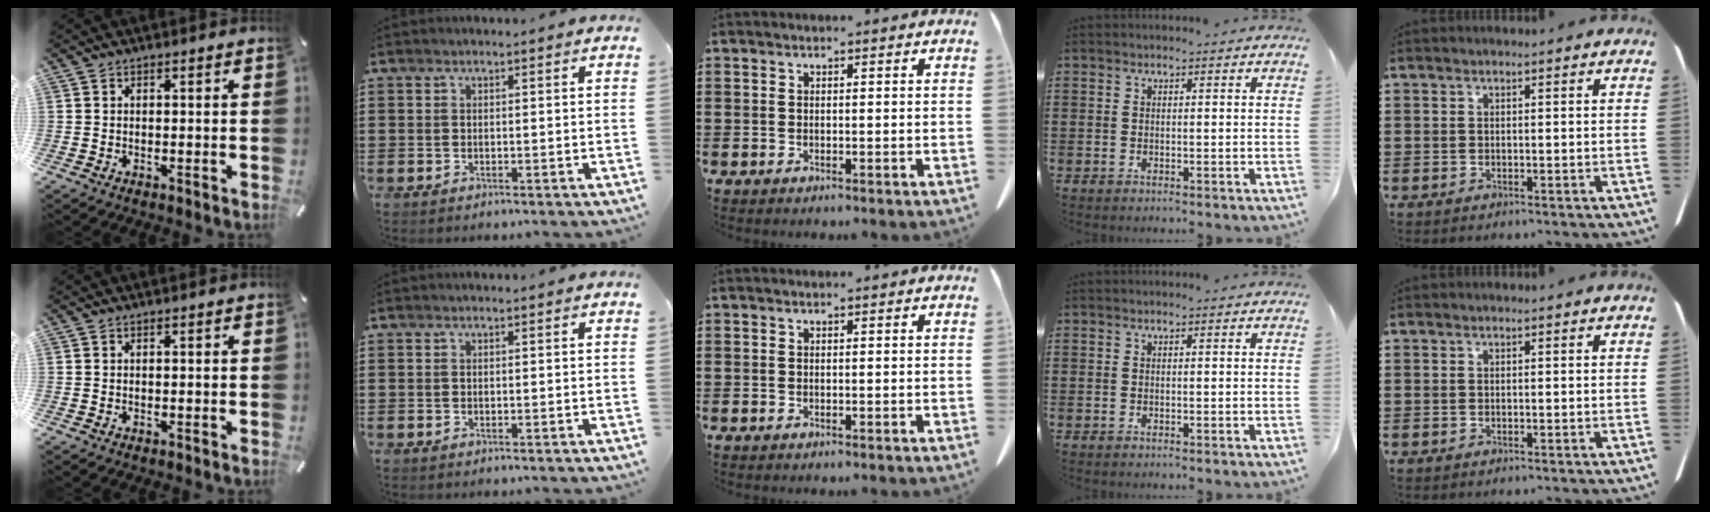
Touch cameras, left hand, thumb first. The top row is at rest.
{}